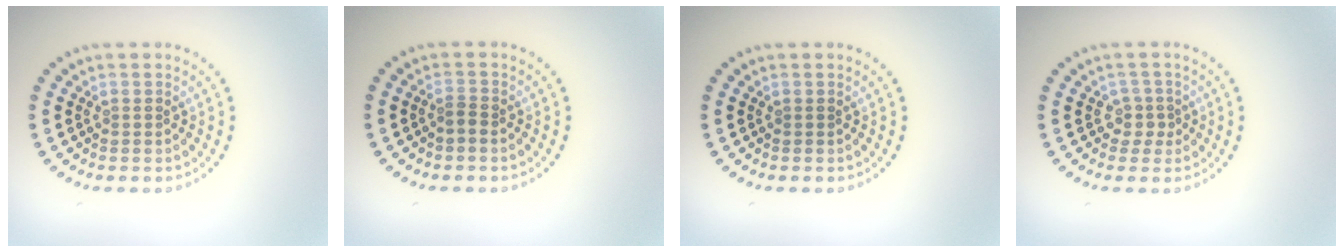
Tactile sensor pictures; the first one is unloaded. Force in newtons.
{"total": 1.0, "press": 0.8, "slide": 0.6}
{"total": 0.0}
{"total": 1.7, "press": 1.1, "slide": 1.3}